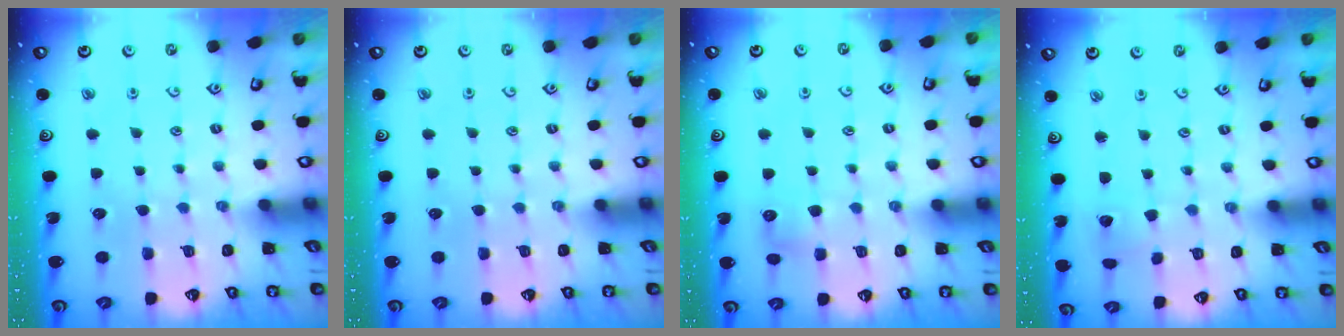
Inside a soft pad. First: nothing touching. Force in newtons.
{"total": 0.0}
{"total": 5.8, "press": 5.8, "slide": 0.7}
{"total": 2.5, "press": 2.5, "slide": 0.3}